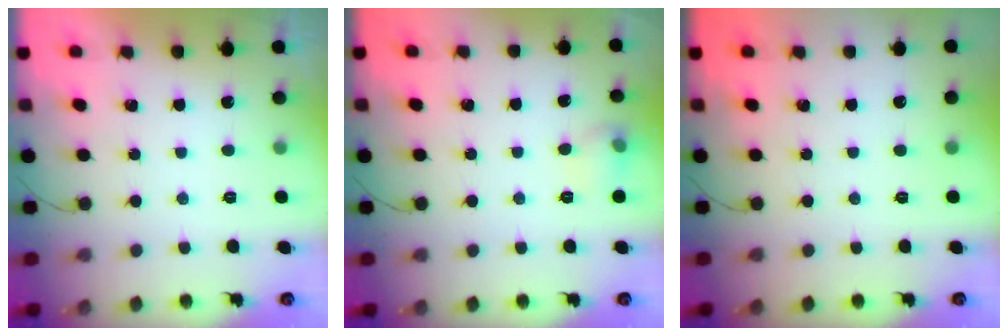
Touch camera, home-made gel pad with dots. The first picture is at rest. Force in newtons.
{"total": 6.9, "press": 6.8, "slide": 1.4}
{"total": 0.0}